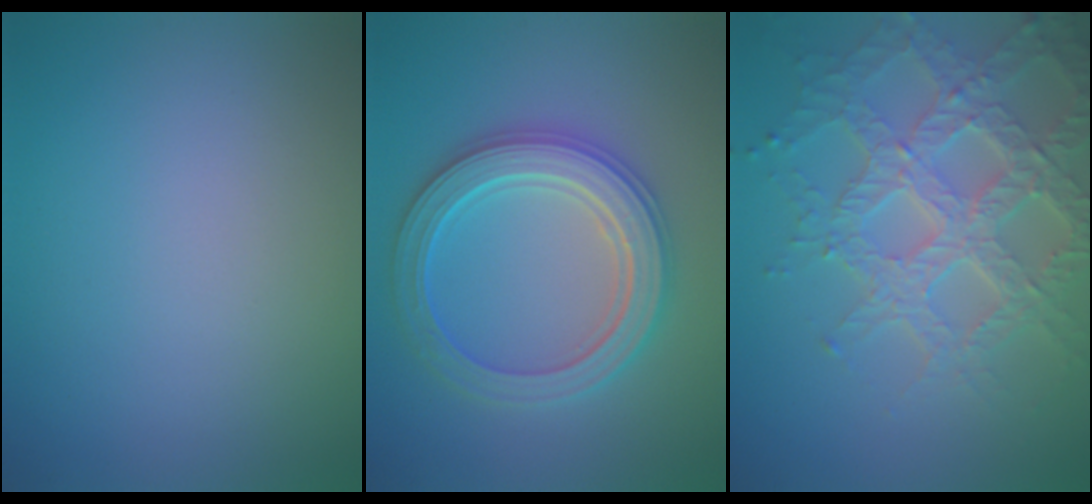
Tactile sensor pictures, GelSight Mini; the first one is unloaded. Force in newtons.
{"total": 5.5, "press": 5.5, "slide": 0.9}
{"total": 7.1, "press": 5.3, "slide": 4.7}